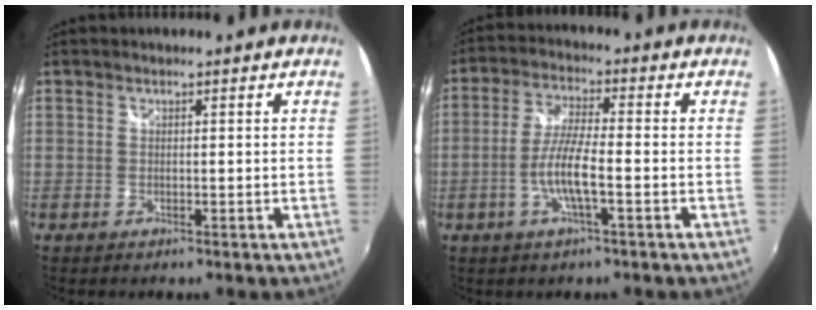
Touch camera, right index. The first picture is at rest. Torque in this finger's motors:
{"motor_torque": [0.26, -0.16, 0.34, 0.07]}